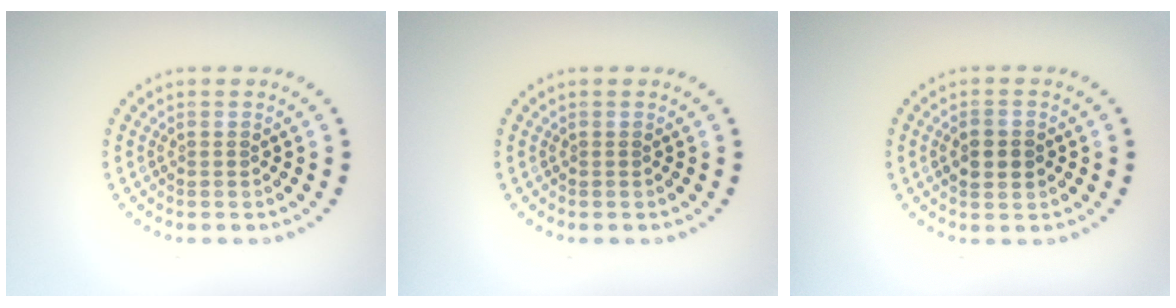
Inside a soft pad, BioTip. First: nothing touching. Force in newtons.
{"total": 0.0}
{"total": 3.1, "press": 3.1, "slide": 0.0}